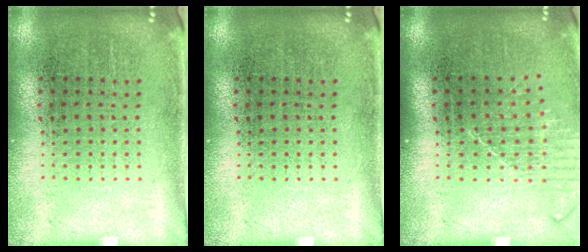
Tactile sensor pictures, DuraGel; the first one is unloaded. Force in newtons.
{"total": 0.0}
{"total": 1.2, "press": 1.0, "slide": 0.6}